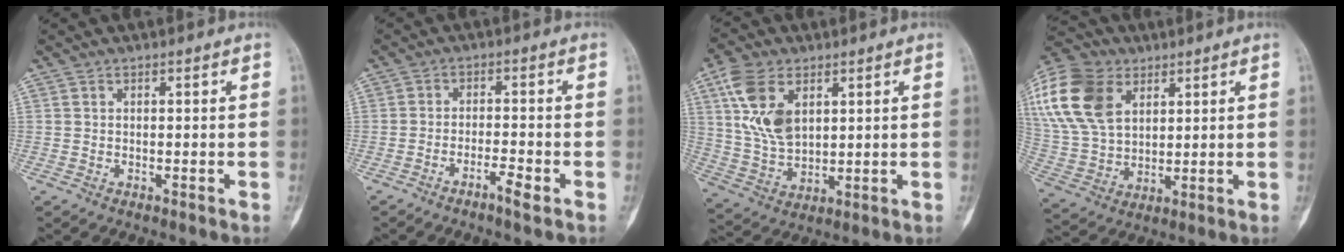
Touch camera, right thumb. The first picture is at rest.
{"total": 3.2, "force": [-2.2, 0.2, 2.3], "torque": [-0.049, 0.015, -0.043]}
{"total": 12.2, "force": [4.6, 7.3, 8.7], "torque": [-0.166, -0.010, 0.099]}
{"total": 19.8, "force": [7.8, 13.2, 12.6], "torque": [-0.262, -0.003, 0.147]}